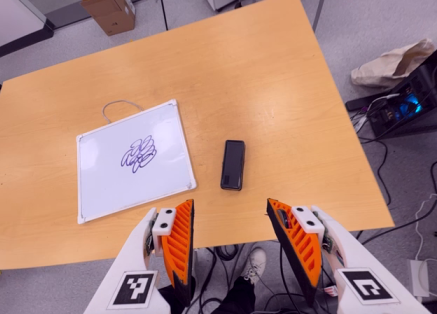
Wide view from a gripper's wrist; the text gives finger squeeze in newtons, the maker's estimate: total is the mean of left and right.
{"total": 0.0}